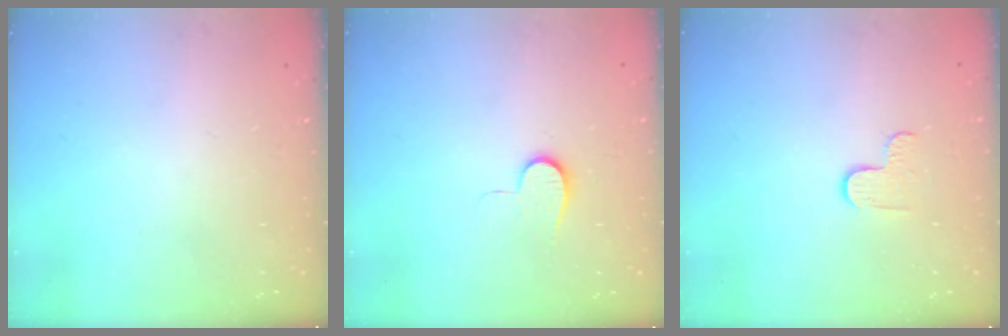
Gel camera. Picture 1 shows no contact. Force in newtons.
{"total": 6.3, "press": 6.2, "slide": 0.8}
{"total": 2.9, "press": 2.9, "slide": 0.3}